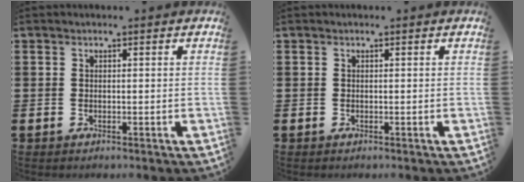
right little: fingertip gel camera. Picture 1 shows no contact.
{"total": 0.0}